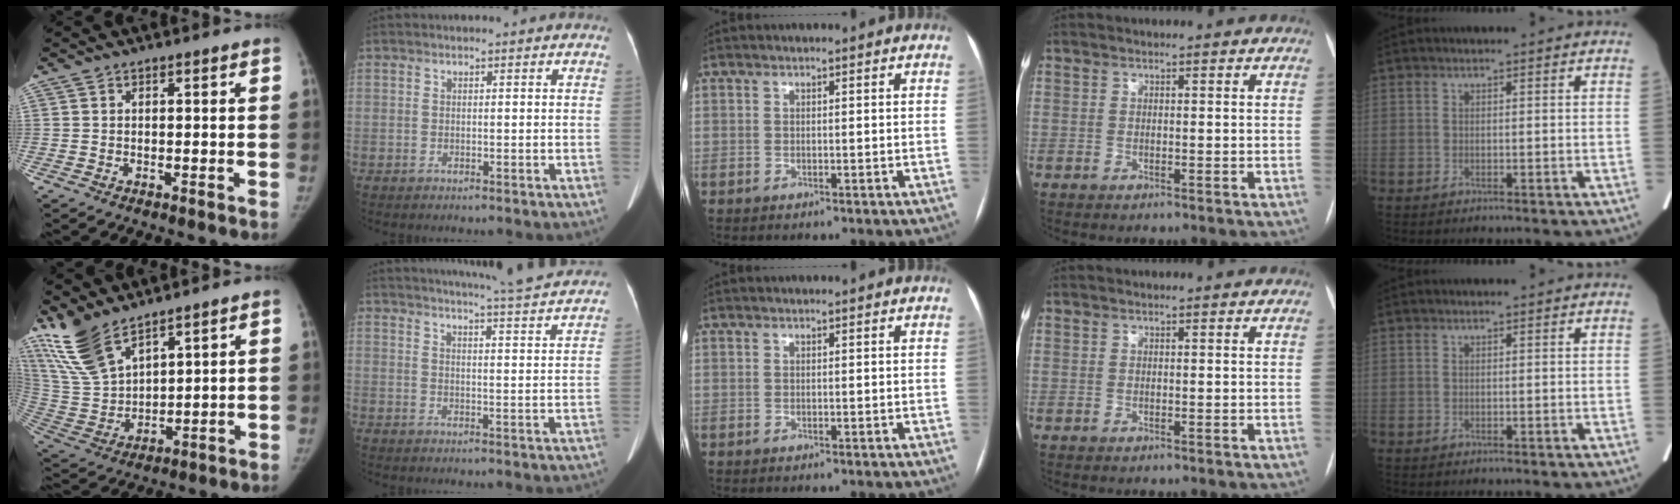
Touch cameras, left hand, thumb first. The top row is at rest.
{"thumb": {"total": 13.7, "force": [10.6, 5.1, 7.1], "torque": [-0.135, -0.045, 0.231]}, "index": {"total": 14.9, "force": [14.0, -1.0, 5.1], "torque": [-0.086, -0.032, 0.164]}}